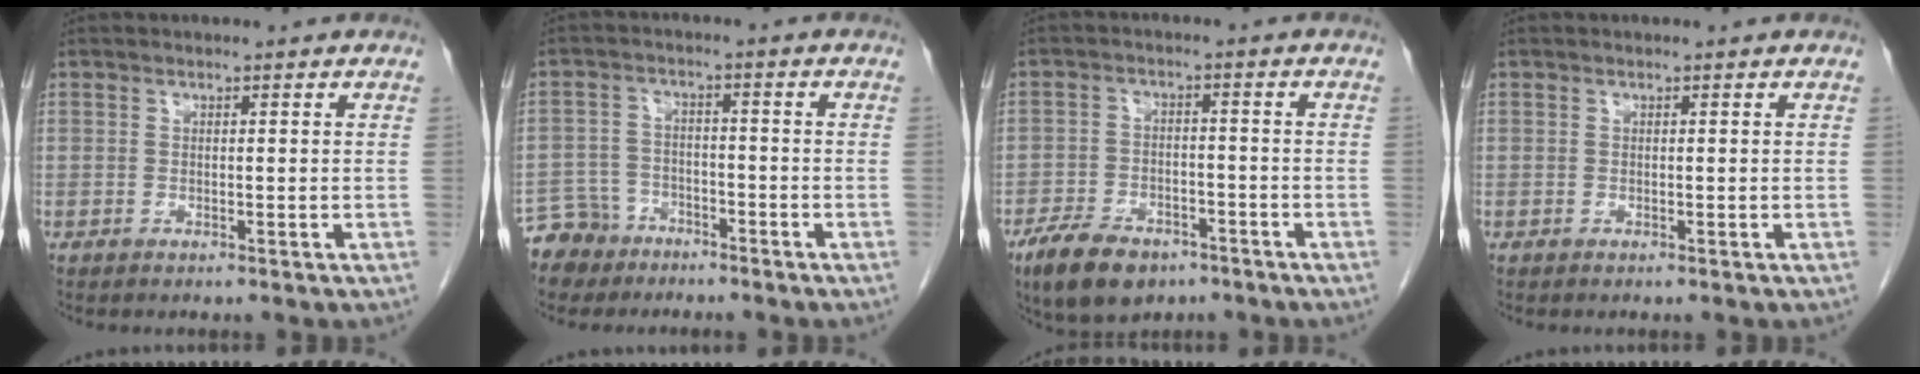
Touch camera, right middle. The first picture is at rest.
{"total": 6.2, "force": [-4.8, 4.0, -0.2], "torque": [0.004, 0.001, -0.090]}
{"total": 9.1, "force": [-6.3, 4.5, 4.9], "torque": [-0.094, -0.006, -0.105]}
{"total": 0.0}